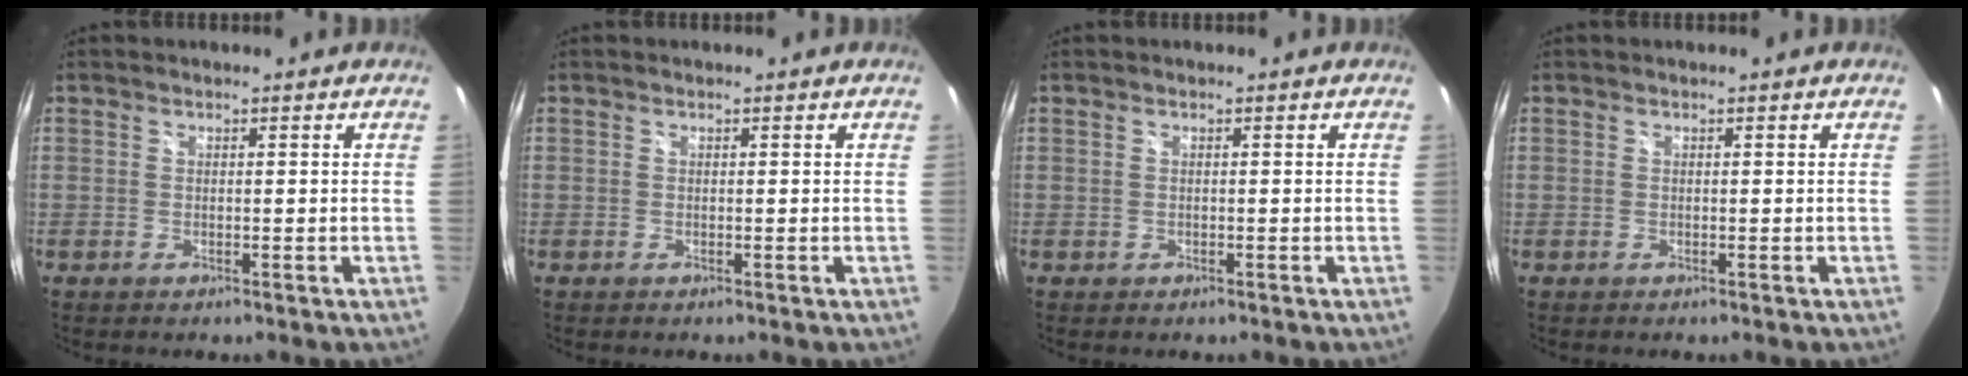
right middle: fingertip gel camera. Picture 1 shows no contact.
{"total": 0.0}
{"total": 0.0}
{"total": 0.0}